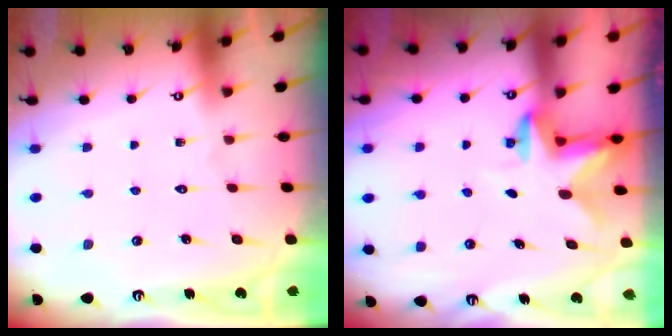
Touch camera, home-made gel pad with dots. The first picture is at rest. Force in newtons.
{"total": 2.8, "press": 2.8, "slide": 0.5}